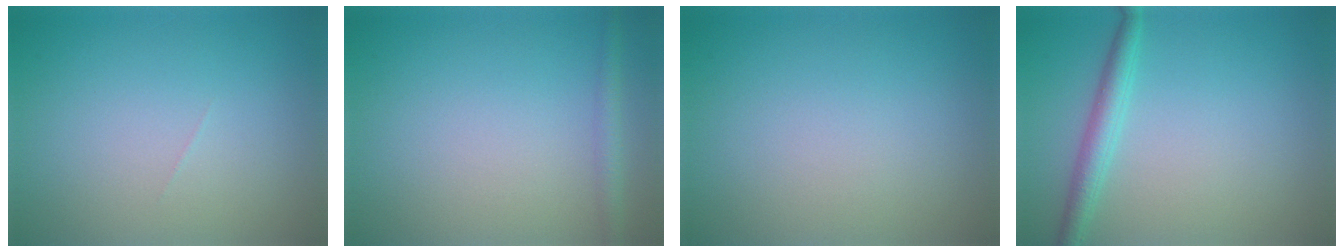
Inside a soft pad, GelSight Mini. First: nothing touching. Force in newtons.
{"total": 1.6, "press": 1.6, "slide": 0.1}
{"total": 0.0}
{"total": 2.4, "press": 2.4, "slide": 0.1}